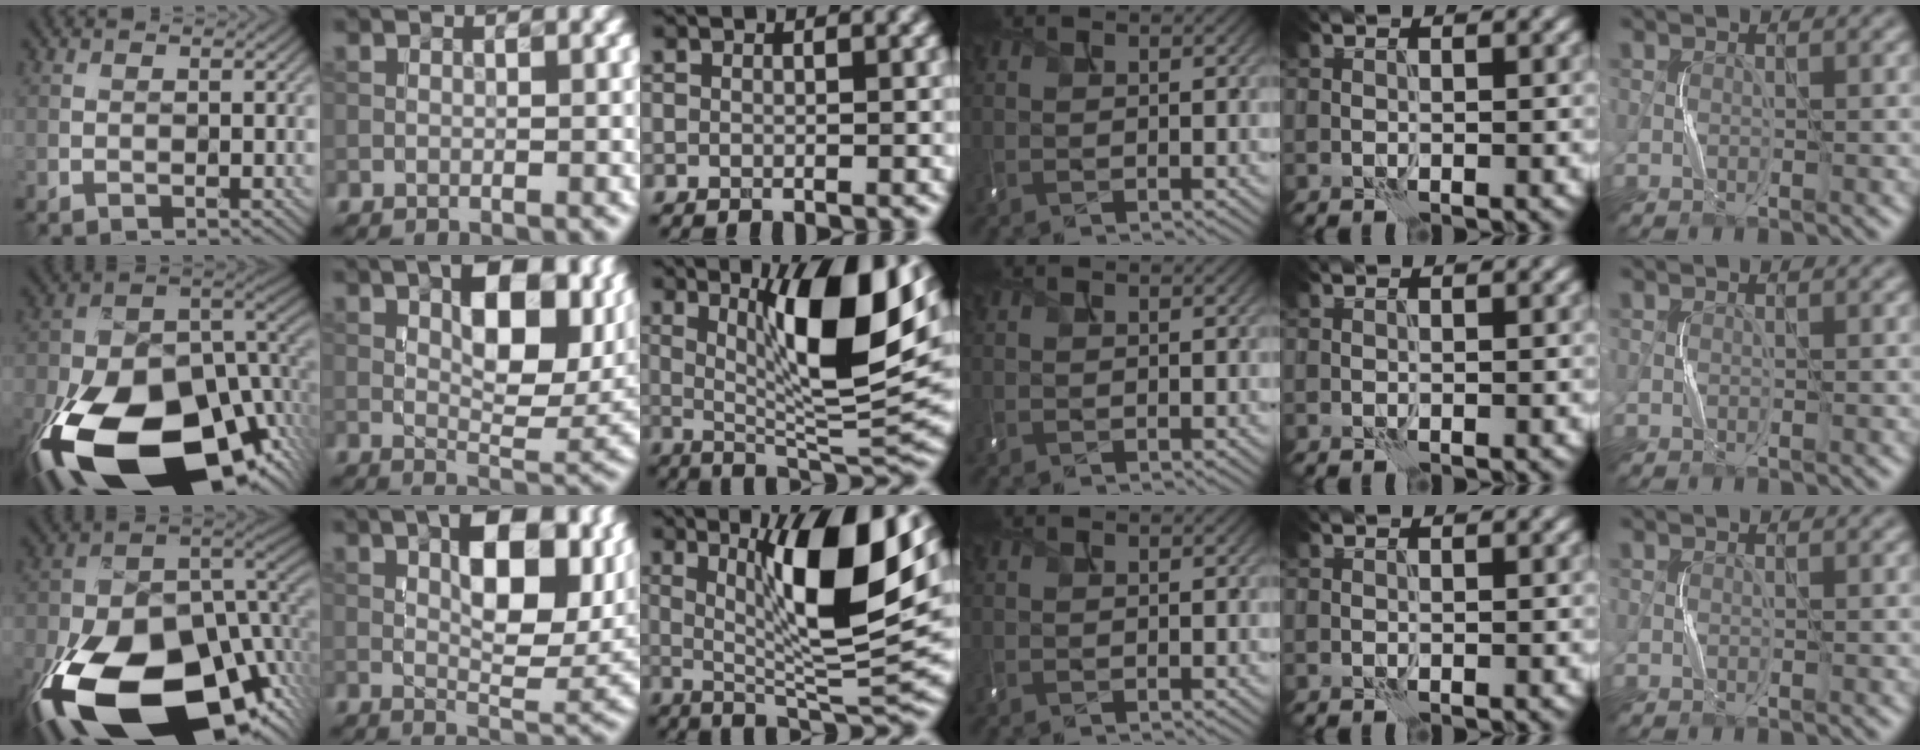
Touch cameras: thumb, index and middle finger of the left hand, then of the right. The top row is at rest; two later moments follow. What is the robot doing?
{"motion": "shake", "object": "tambourine"}